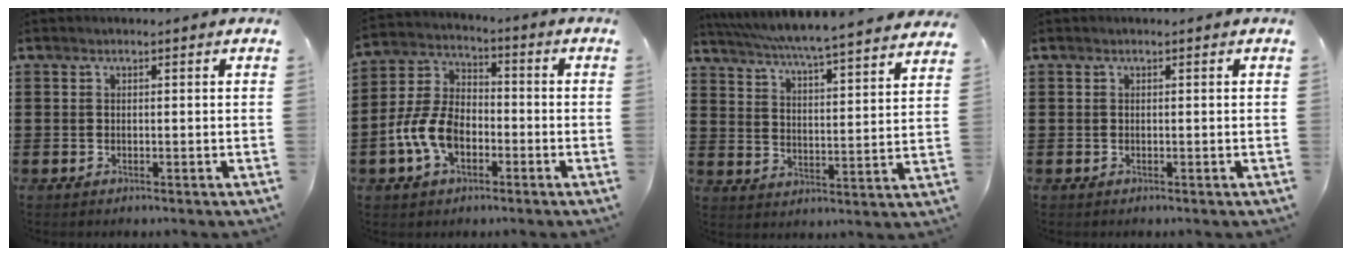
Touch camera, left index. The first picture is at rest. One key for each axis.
{"total": 9.0, "fx": -3.4, "fy": 5.5, "fz": 6.2, "tx": -0.162, "ty": 0.004, "tz": -0.072}
{"total": 5.0, "fx": 4.6, "fy": -1.1, "fz": 1.6, "tx": -0.053, "ty": -0.045, "tz": 0.071}
{"total": 0.0}